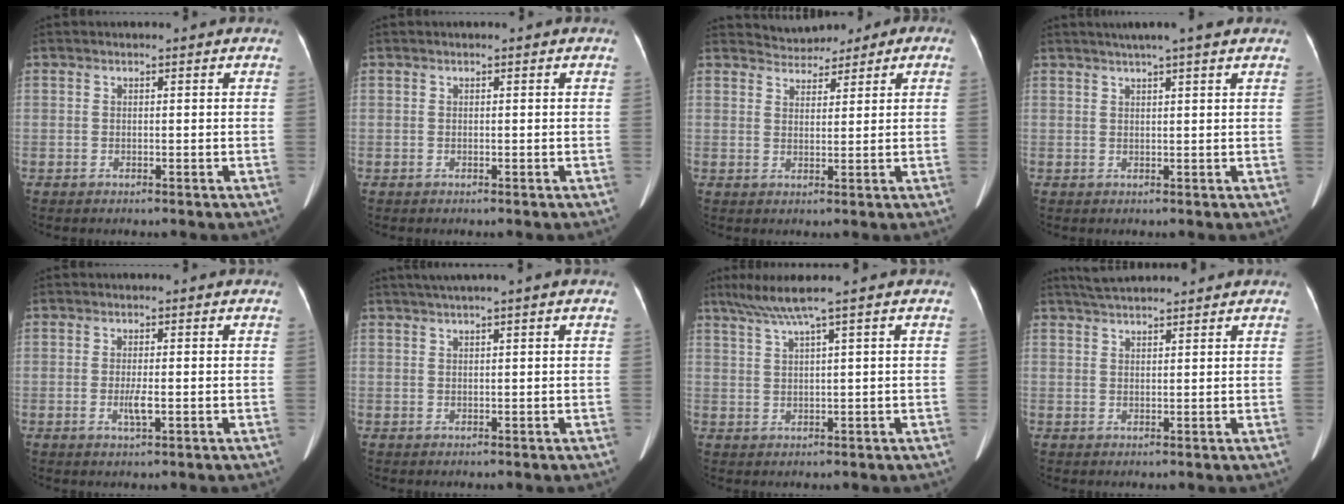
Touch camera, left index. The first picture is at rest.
{"total": 0.0}
{"total": 4.6, "force": [3.7, 2.7, 1.0], "torque": [-0.019, 0.026, 0.057]}
{"total": 6.6, "force": [5.4, -0.1, 3.9], "torque": [-0.059, 0.029, 0.072]}
{"total": 2.3, "force": [-0.5, 0.4, 2.2], "torque": [-0.044, -0.003, -0.007]}
{"total": 3.3, "force": [2.3, -0.6, 2.2], "torque": [-0.041, 0.022, 0.045]}
{"total": 4.2, "force": [2.8, -1.3, 2.9], "torque": [-0.068, 0.009, 0.060]}
{"total": 6.0, "force": [5.4, 0.6, 2.4], "torque": [-0.042, 0.038, 0.092]}